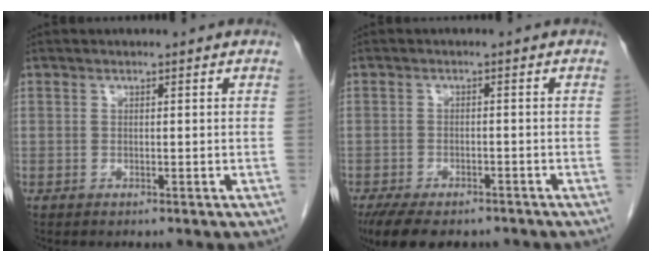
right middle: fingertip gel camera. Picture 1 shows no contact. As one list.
[{"total": 10.2, "force": [-7.9, 4.0, 5.1], "torque": [-0.083, -0.008, -0.114]}]